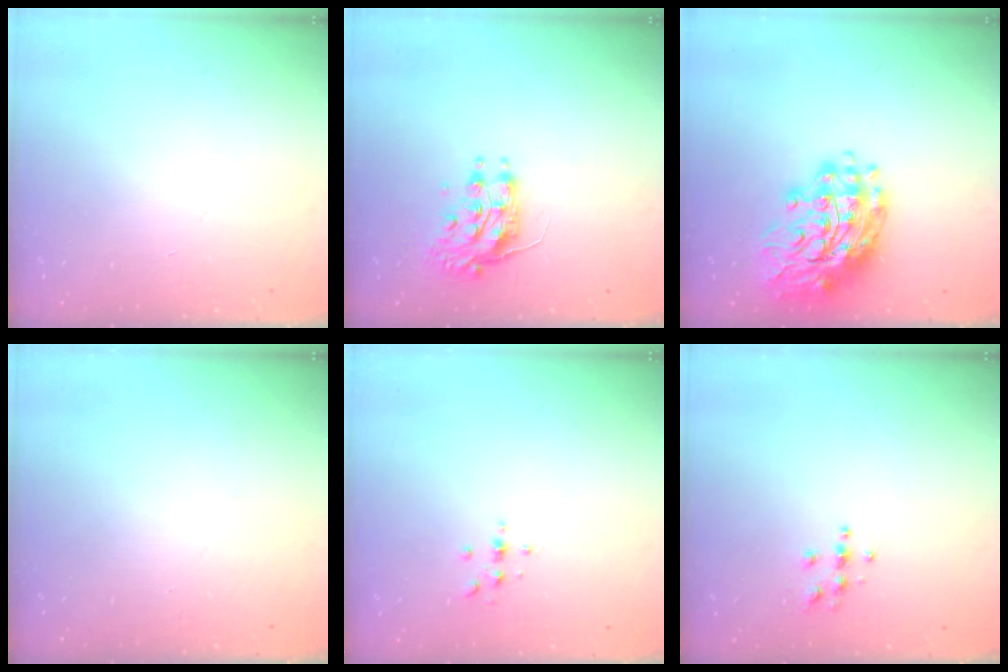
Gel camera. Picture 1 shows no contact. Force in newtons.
{"total": 8.5, "press": 8.5, "slide": 0.3}
{"total": 16.6, "press": 16.5, "slide": 1.7}
{"total": 0.0}
{"total": 2.3, "press": 2.3, "slide": 0.2}
{"total": 3.9, "press": 3.8, "slide": 0.4}